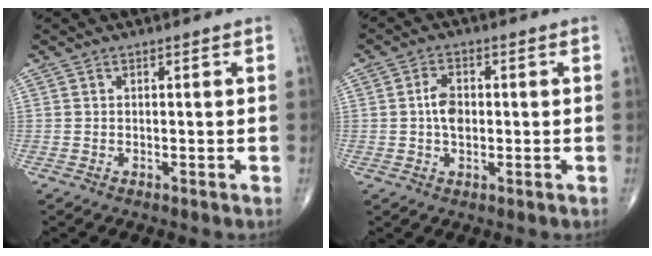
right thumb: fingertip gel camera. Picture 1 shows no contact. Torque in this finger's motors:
{"motor_torque": [1.09, 0.44, 0.62, -0.33, 0.03]}